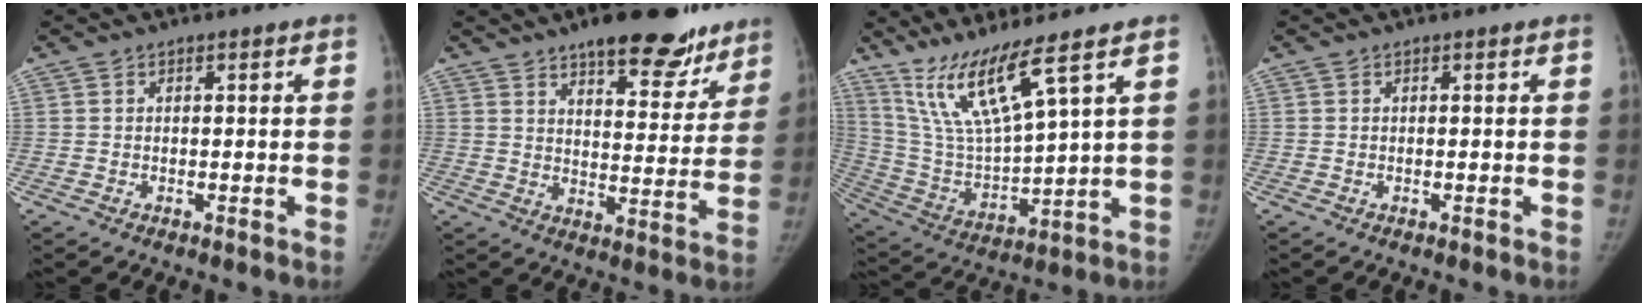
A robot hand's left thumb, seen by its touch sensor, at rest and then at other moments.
{"total": 18.1, "force": [12.9, 7.2, 10.5], "torque": [-0.084, -0.060, 0.175]}
{"total": 13.4, "force": [9.0, 0.9, 9.9], "torque": [-0.196, -0.055, 0.195]}
{"total": 0.0}